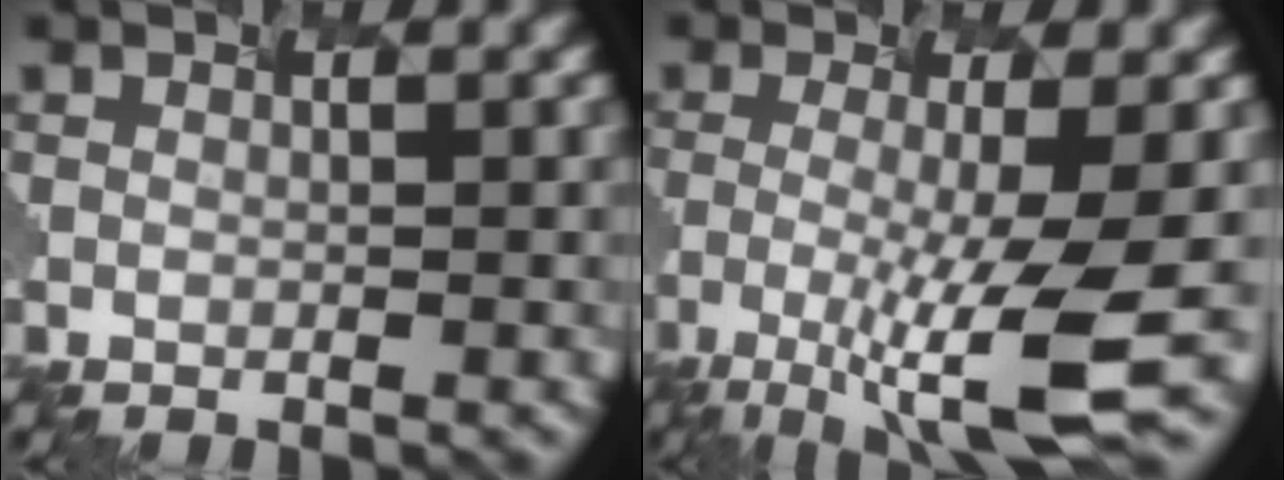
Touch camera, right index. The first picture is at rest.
{"total": 7.0, "force": [-3.3, 0.2, 6.2], "torque": [-0.118, -0.017, -0.032]}